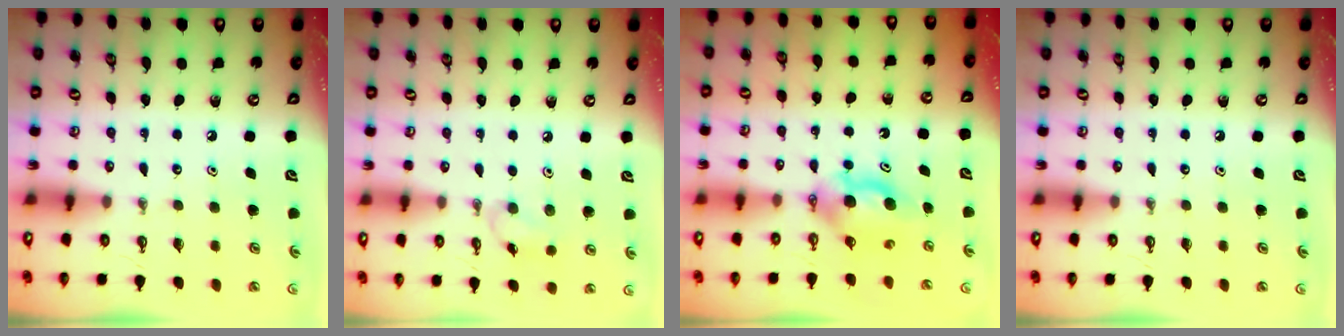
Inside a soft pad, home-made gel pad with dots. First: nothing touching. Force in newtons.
{"total": 6.0, "press": 6.0, "slide": 0.8}
{"total": 5.7, "press": 5.6, "slide": 1.3}
{"total": 0.0}